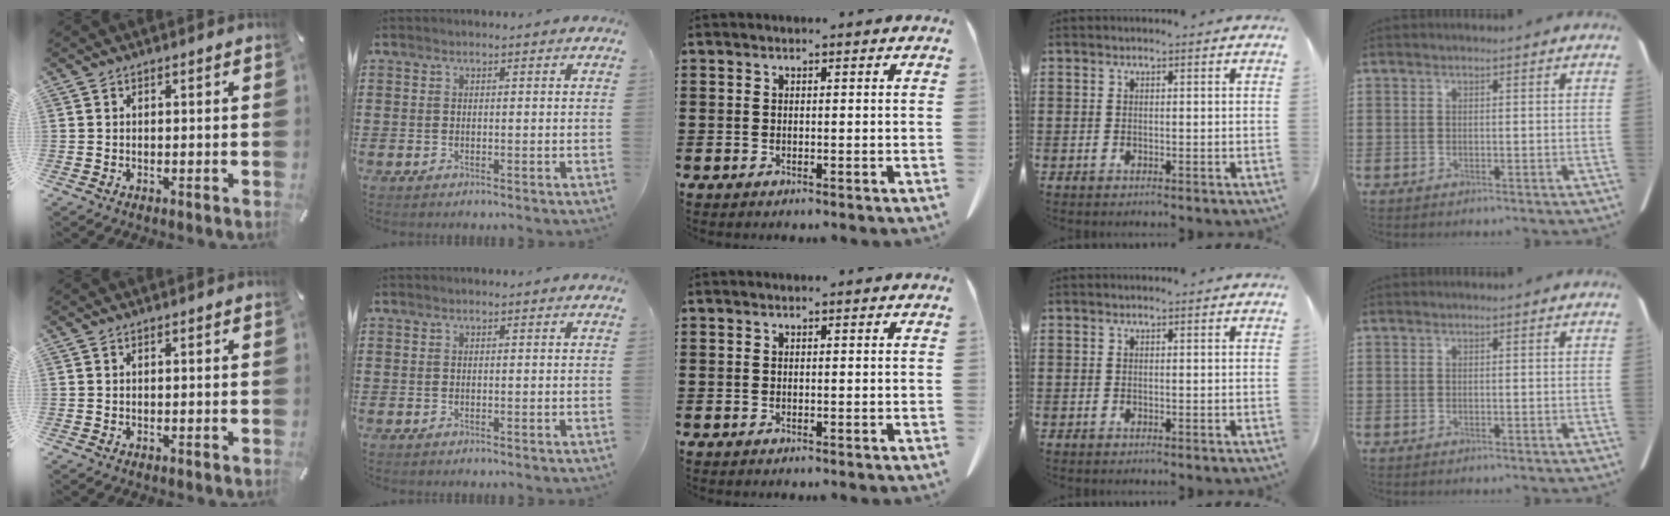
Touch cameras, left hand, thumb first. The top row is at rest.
{}